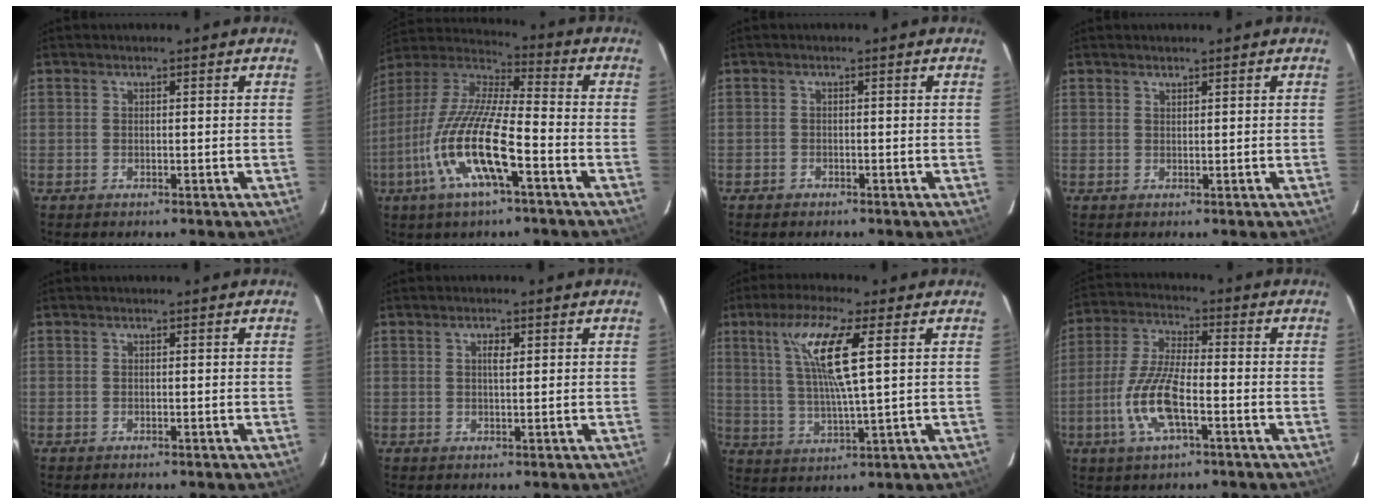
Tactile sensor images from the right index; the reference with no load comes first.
{"total": 17.4, "force": [-6.9, 3.6, 15.6], "torque": [-0.315, -0.019, -0.140]}
{"total": 1.2, "force": [-0.9, 0.8, 0.0], "torque": [0.000, 0.002, -0.013]}
{"total": 0.6, "force": [0.6, 0.1, 0.1], "torque": [0.000, -0.001, 0.012]}
{"total": 0.0}
{"total": 2.0, "force": [0.7, 0.7, 1.7], "torque": [-0.028, 0.002, 0.012]}
{"total": 11.7, "force": [4.0, 1.0, 11.0], "torque": [-0.206, 0.001, 0.079]}
{"total": 11.5, "force": [-4.0, 3.2, 10.2], "torque": [-0.221, -0.004, -0.079]}